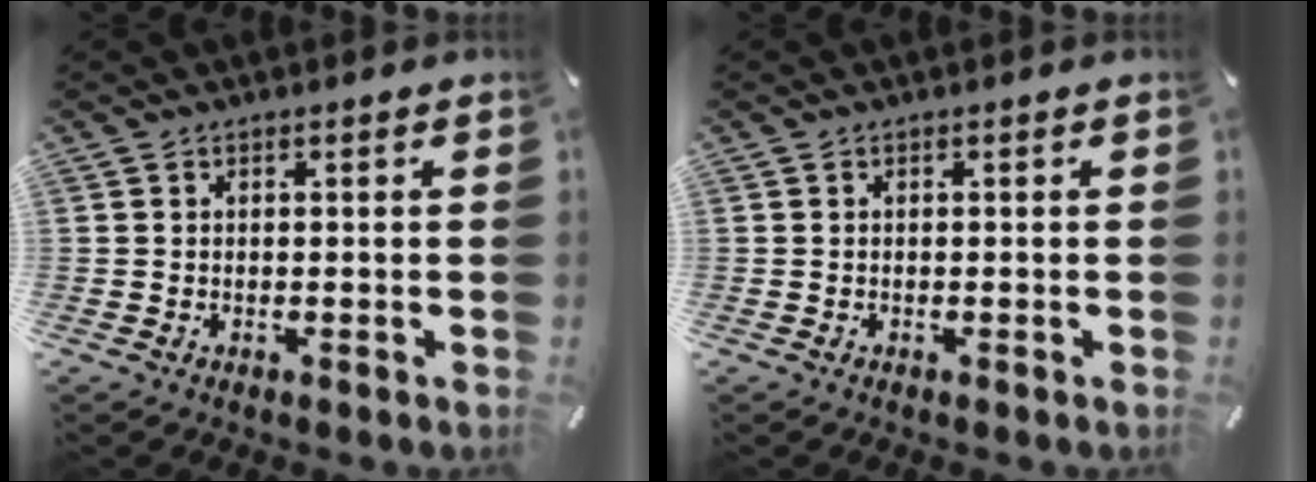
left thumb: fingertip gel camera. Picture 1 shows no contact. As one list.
[{"total": 0.0}]